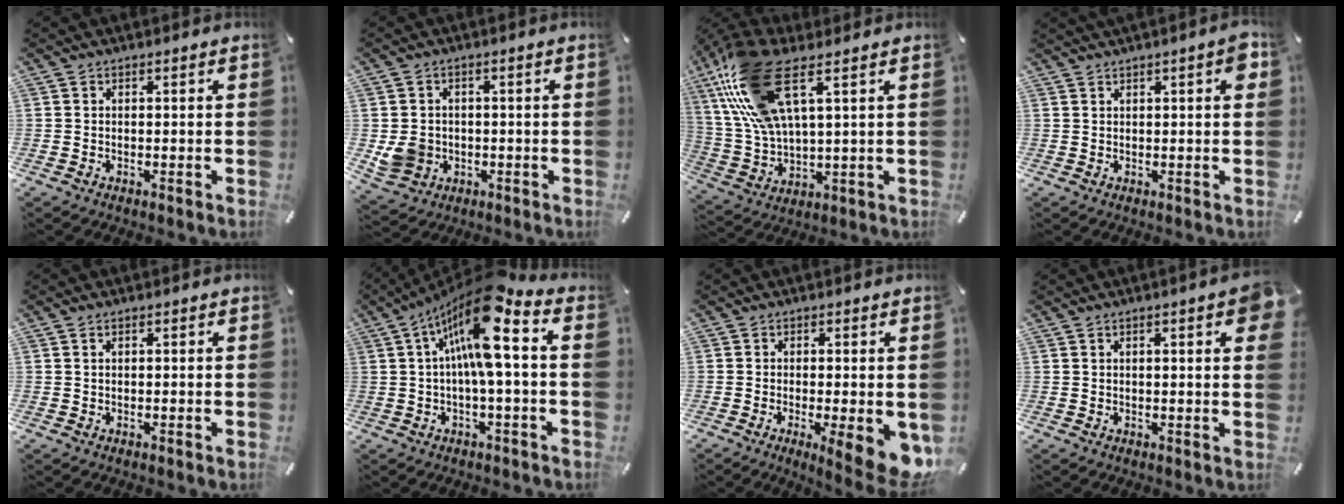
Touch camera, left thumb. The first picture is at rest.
{"total": 6.1, "force": [-0.7, 5.8, 1.9], "torque": [-0.042, 0.006, -0.013]}
{"total": 17.8, "force": [9.1, 6.6, 13.8], "torque": [-0.312, -0.027, 0.156]}
{"total": 3.4, "force": [1.6, 0.7, 3.0], "torque": [-0.050, 0.001, 0.025]}
{"total": 0.7, "force": [0.2, 0.3, 0.6], "torque": [-0.011, 0.001, 0.003]}
{"total": 15.9, "force": [4.5, 3.6, 14.8], "torque": [-0.286, -0.029, 0.062]}
{"total": 9.5, "force": [-2.7, 2.1, 8.9], "torque": [-0.111, -0.011, -0.034]}
{"total": 5.1, "force": [2.0, 1.3, 4.6], "torque": [-0.064, -0.002, 0.029]}